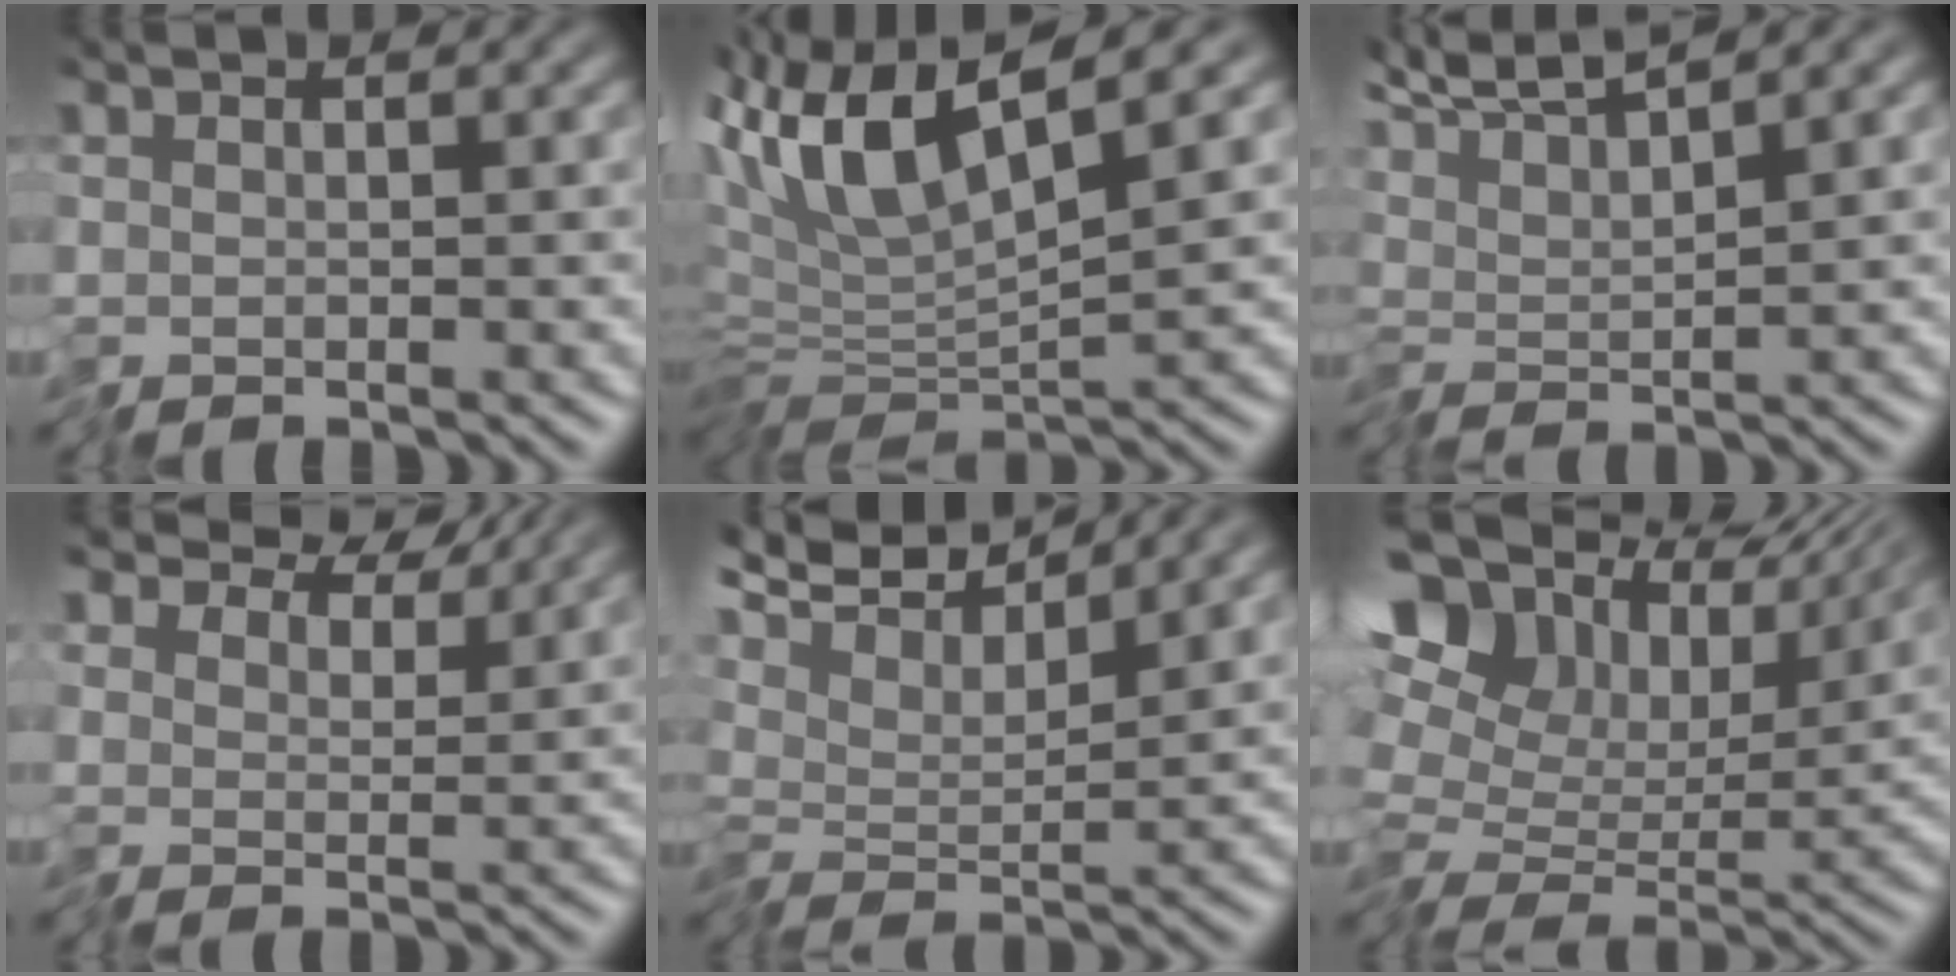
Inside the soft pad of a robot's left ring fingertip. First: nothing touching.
{"total": 7.4, "force": [2.5, 2.0, 6.7], "torque": [-0.138, 0.007, 0.041]}
{"total": 4.8, "force": [3.9, 0.2, 2.8], "torque": [-0.057, 0.022, 0.066]}
{"total": 6.6, "force": [5.5, 2.9, 2.2], "torque": [-0.051, 0.007, 0.079]}
{"total": 5.3, "force": [4.2, 0.6, 3.2], "torque": [-0.061, 0.019, 0.062]}
{"total": 13.6, "force": [5.4, 9.3, 8.4], "torque": [-0.198, 0.027, 0.092]}